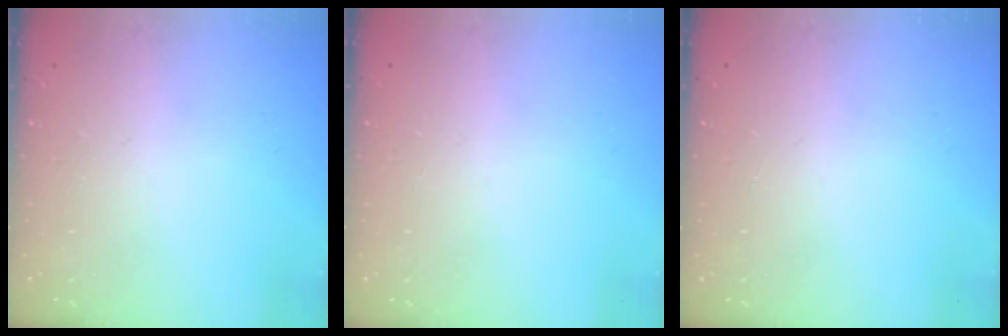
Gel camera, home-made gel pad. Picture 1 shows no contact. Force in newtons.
{"total": 0.0}
{"total": 0.0}